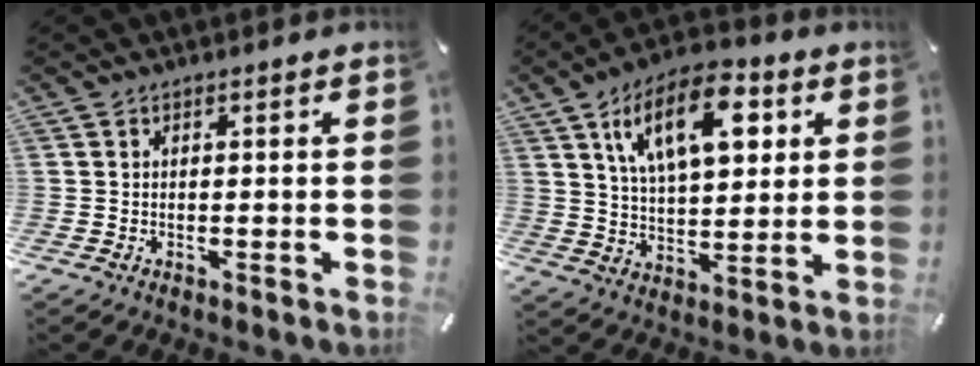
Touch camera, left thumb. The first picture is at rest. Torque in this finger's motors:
{"motor_torque": [0.65, 0.65, 1.41, -1.36, 0.25]}